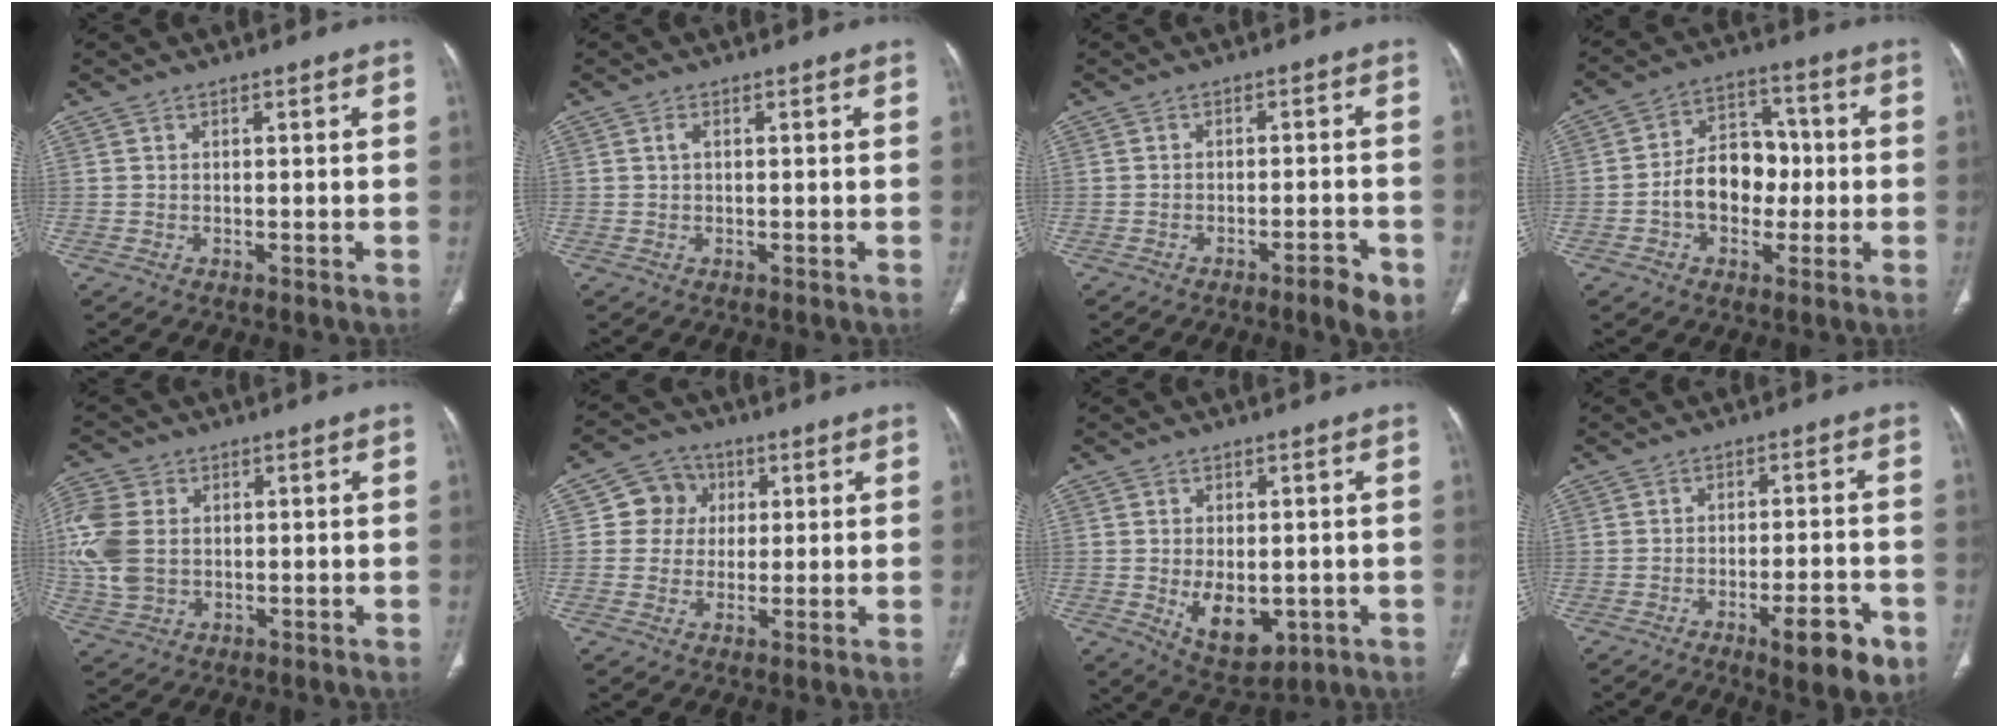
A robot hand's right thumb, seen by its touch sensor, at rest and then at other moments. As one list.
[{"total": 0.8, "force": [0.2, 0.4, 0.7], "torque": [-0.017, 0.002, 0.001]}, {"total": 4.8, "force": [-2.7, 1.0, 3.8], "torque": [-0.050, 0.014, -0.038]}, {"total": 11.3, "force": [-1.6, 8.4, 7.4], "torque": [-0.081, 0.038, -0.035]}, {"total": 10.7, "force": [1.2, 7.9, 7.2], "torque": [-0.170, 0.006, 0.027]}, {"total": 7.1, "force": [1.5, 6.7, 1.9], "torque": [0.007, 0.006, 0.018]}, {"total": 9.1, "force": [-1.7, 5.4, 7.0], "torque": [-0.088, -0.012, -0.009]}, {"total": 9.3, "force": [-4.6, 2.7, 7.6], "torque": [-0.095, 0.015, -0.059]}]